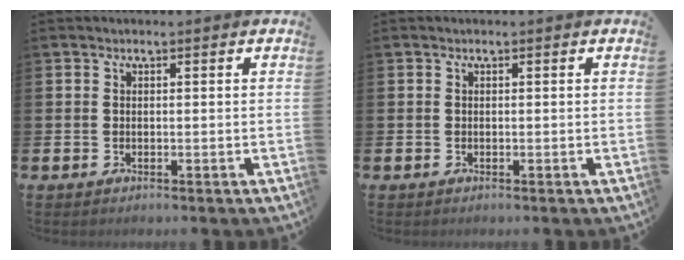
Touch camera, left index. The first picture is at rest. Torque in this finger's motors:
{"motor_torque": [0.00, 0.00, 0.03, 0.00]}